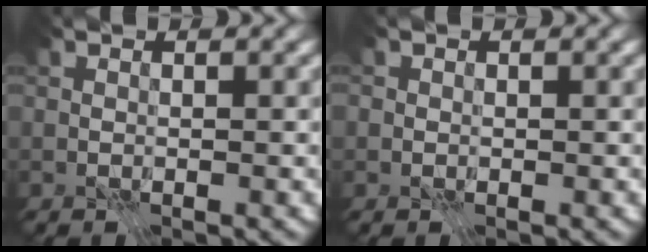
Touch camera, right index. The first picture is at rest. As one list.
[{"total": 0.7, "force": [-0.1, 0.7, 0.0], "torque": [0.002, -0.002, -0.005]}]